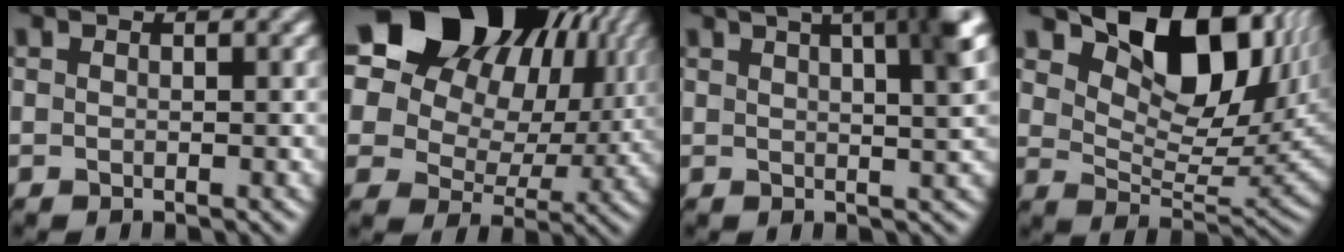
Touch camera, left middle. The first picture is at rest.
{"total": 22.2, "force": [10.7, 15.6, 11.5], "torque": [-0.222, 0.082, 0.150]}
{"total": 8.3, "force": [4.0, 3.1, 6.6], "torque": [-0.052, 0.047, 0.036]}
{"total": 10.5, "force": [6.2, 5.2, 6.7], "torque": [-0.098, 0.000, 0.104]}